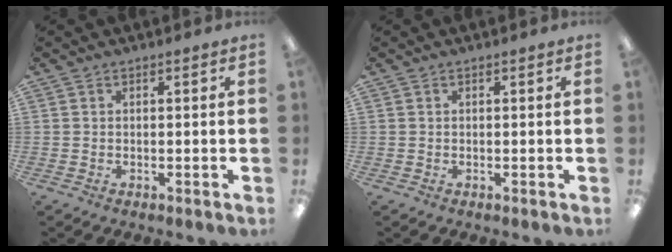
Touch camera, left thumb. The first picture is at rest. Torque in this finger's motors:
{"motor_torque": [0.04, 0.01, 0.24, -0.13, 0.03]}